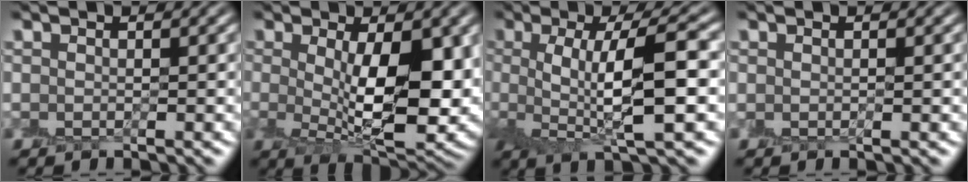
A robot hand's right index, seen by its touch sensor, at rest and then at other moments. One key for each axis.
{"total": 9.2, "fx": 0.3, "fy": 3.6, "fz": 8.5, "tx": -0.126, "ty": -0.016, "tz": 0.017}
{"total": 7.8, "fx": 0.1, "fy": 2.0, "fz": 7.5, "tx": -0.116, "ty": 0.000, "tz": 0.004}
{"total": 0.0}